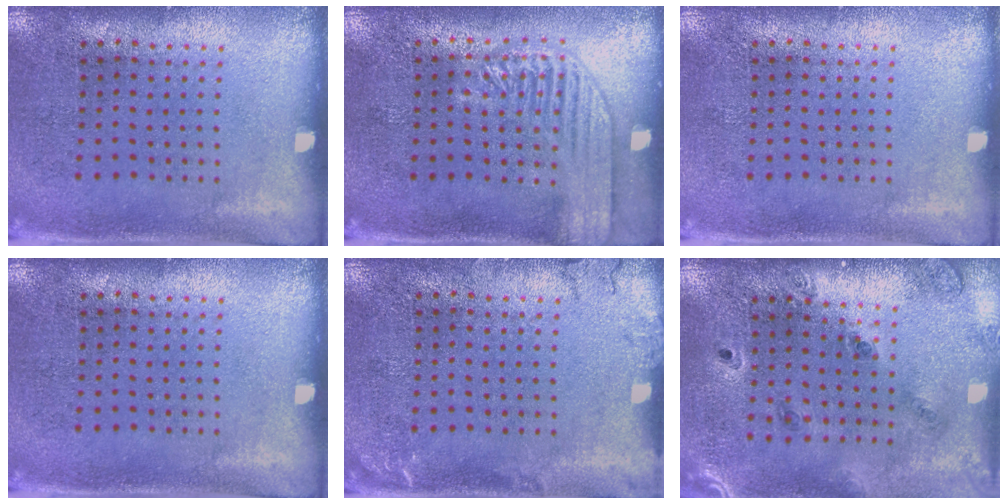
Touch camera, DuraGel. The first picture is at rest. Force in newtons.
{"total": 1.8, "press": 1.8, "slide": 0.4}
{"total": 0.0}
{"total": 0.0}
{"total": 1.3, "press": 1.3, "slide": 0.3}
{"total": 1.4, "press": 1.3, "slide": 0.3}